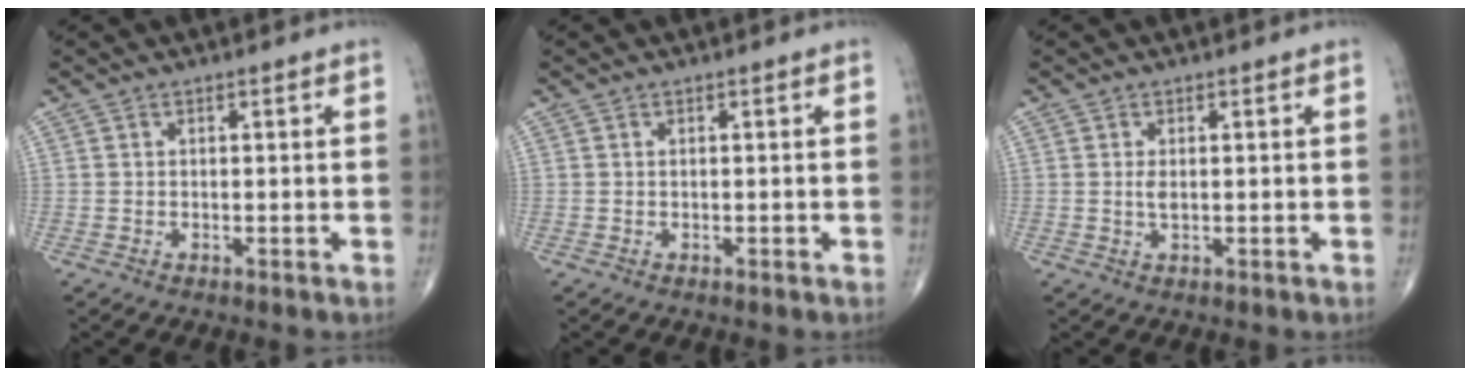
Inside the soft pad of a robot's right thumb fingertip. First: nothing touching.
{"total": 0.0}
{"total": 1.6, "force": [0.2, 0.7, 1.4], "torque": [-0.029, -0.002, 0.006]}